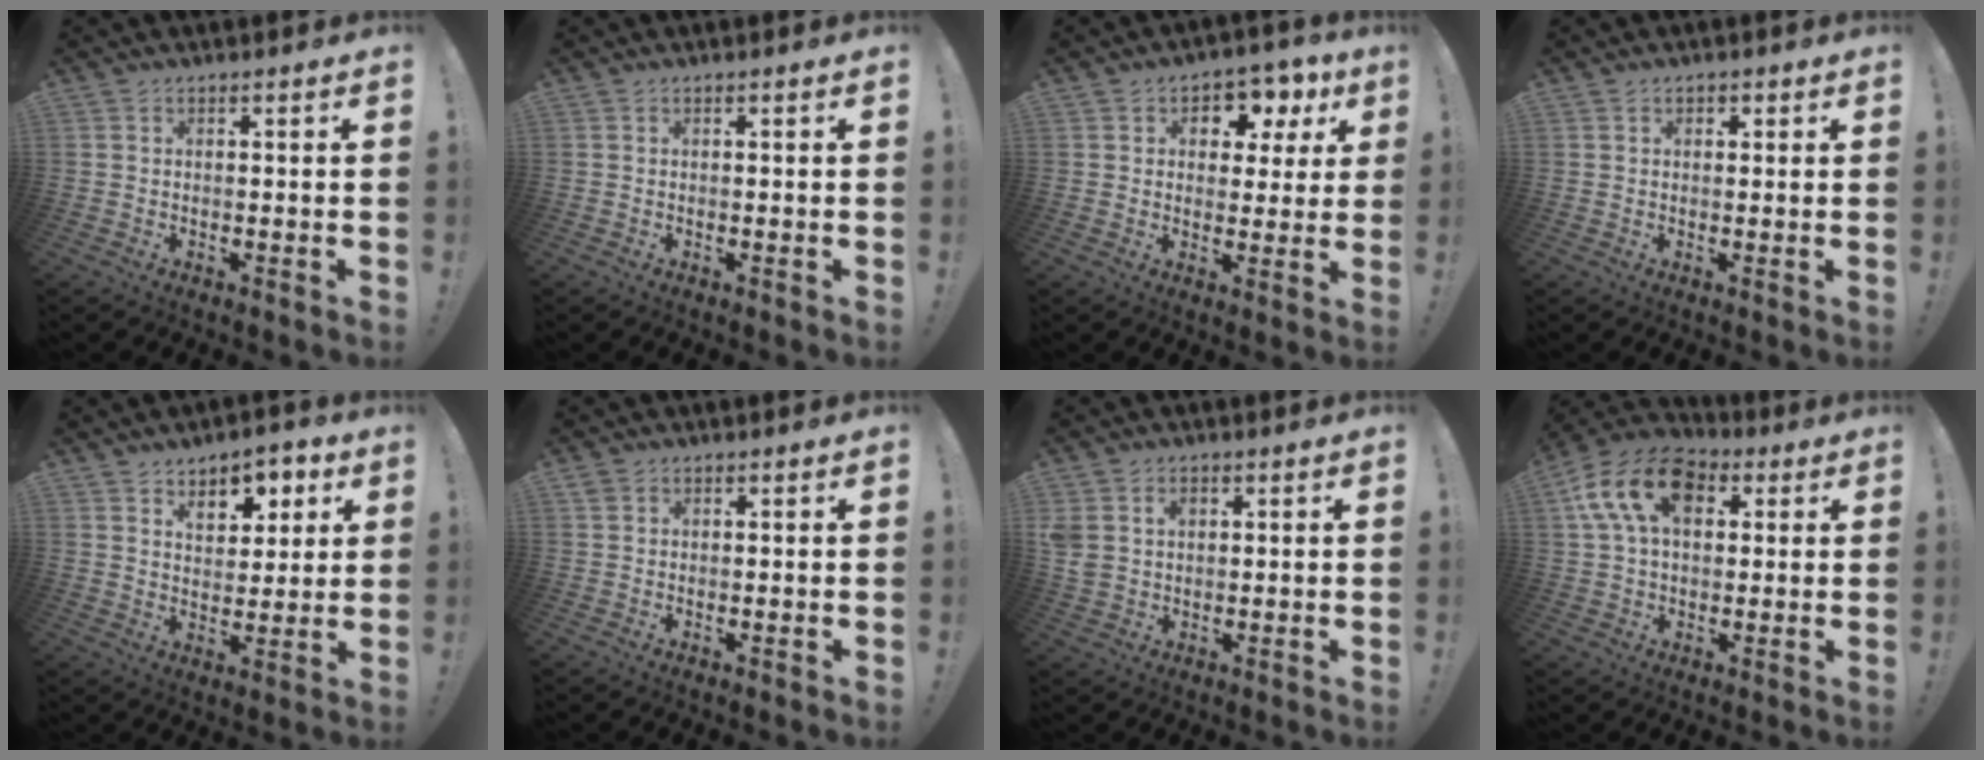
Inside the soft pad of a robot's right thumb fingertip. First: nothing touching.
{"total": 0.0}
{"total": 6.4, "force": [3.1, 5.1, 2.2], "torque": [-0.023, -0.022, 0.057]}
{"total": 1.1, "force": [0.4, 0.9, 0.5], "torque": [0.001, -0.002, 0.005]}
{"total": 7.8, "force": [4.7, 5.1, 3.6], "torque": [-0.034, -0.035, 0.084]}
{"total": 1.4, "force": [0.9, 1.0, 0.4], "torque": [-0.006, 0.000, 0.017]}
{"total": 4.4, "force": [1.3, 3.6, 2.2], "torque": [-0.044, -0.002, 0.025]}
{"total": 16.7, "force": [5.6, 10.8, 11.4], "torque": [-0.214, -0.001, 0.105]}